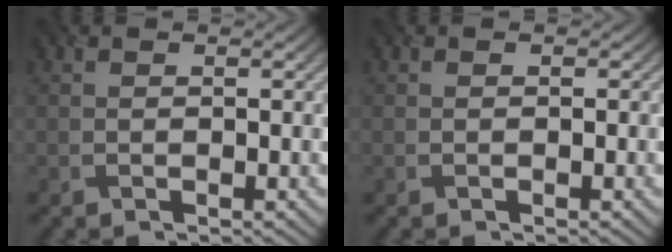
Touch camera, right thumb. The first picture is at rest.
{"total": 0.0}